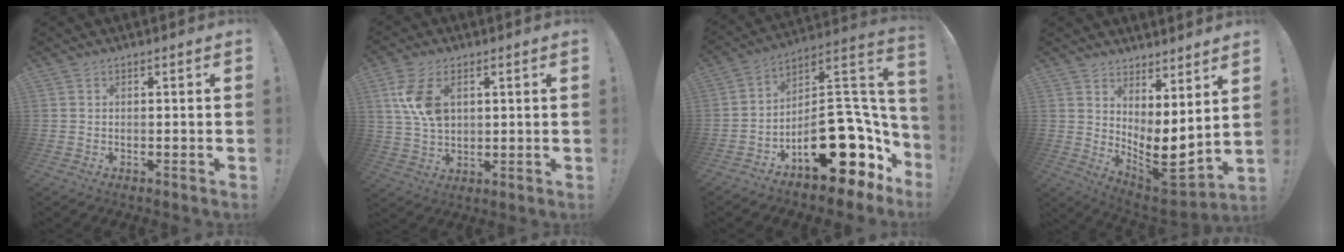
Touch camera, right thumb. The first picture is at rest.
{"total": 10.5, "force": [3.5, 6.5, 7.5], "torque": [-0.141, -0.009, 0.065]}
{"total": 21.9, "force": [-7.7, 11.8, 16.7], "torque": [-0.215, 0.041, -0.107]}
{"total": 7.9, "force": [-0.1, 2.9, 7.4], "torque": [-0.084, -0.032, 0.007]}